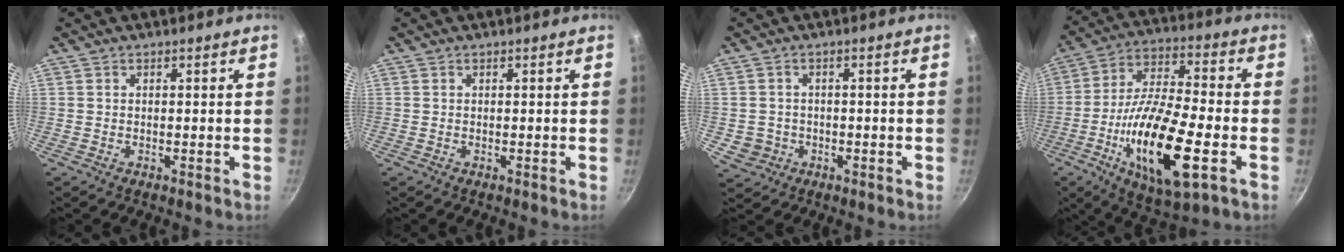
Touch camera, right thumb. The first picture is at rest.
{"total": 0.0}
{"total": 4.1, "force": [-0.9, 3.8, 1.0], "torque": [-0.005, 0.015, -0.003]}
{"total": 21.4, "force": [-6.6, 7.0, 19.2], "torque": [-0.347, 0.020, -0.122]}